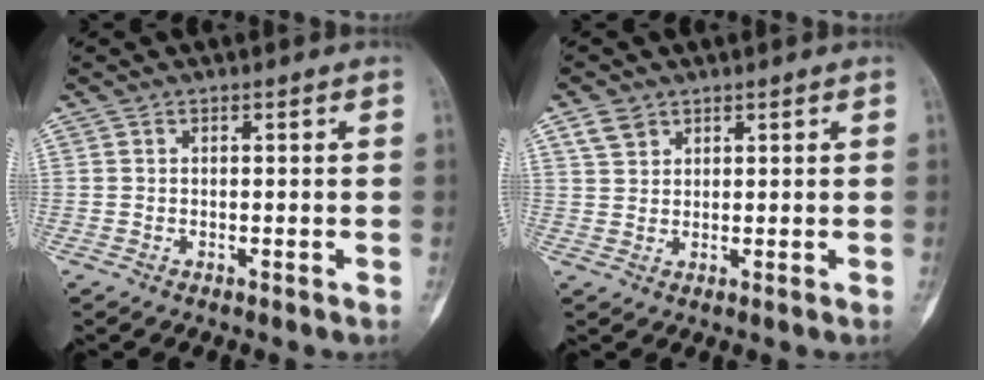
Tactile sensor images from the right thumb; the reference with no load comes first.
{"total": 3.2, "force": [2.0, 2.1, 1.3], "torque": [-0.019, -0.002, 0.042]}